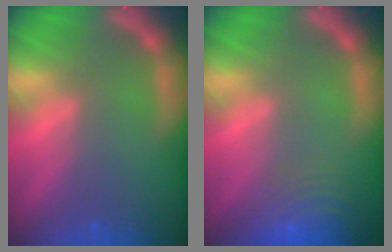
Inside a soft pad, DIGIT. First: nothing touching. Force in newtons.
{"total": 9.5}